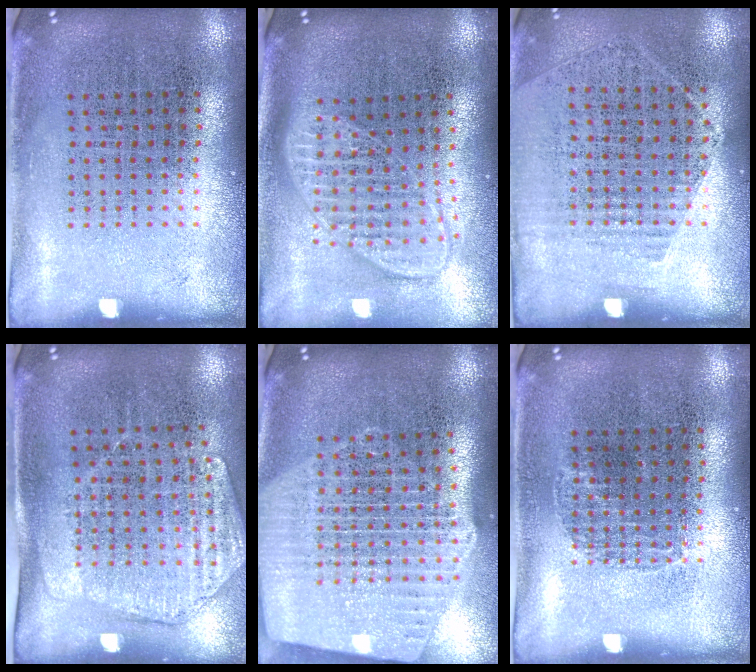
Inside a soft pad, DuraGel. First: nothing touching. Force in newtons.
{"total": 1.9, "press": 1.5, "slide": 1.1}
{"total": 1.3, "press": 1.0, "slide": 0.8}
{"total": 1.7, "press": 1.5, "slide": 0.9}
{"total": 2.7, "press": 2.3, "slide": 1.4}
{"total": 0.5, "press": 0.5, "slide": 0.1}